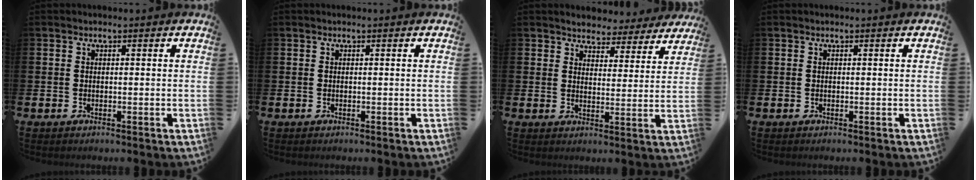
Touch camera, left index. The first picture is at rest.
{"total": 0.0}
{"total": 3.9, "force": [3.7, 1.2, -0.3], "torque": [-0.013, -0.028, 0.062]}
{"total": 0.0}